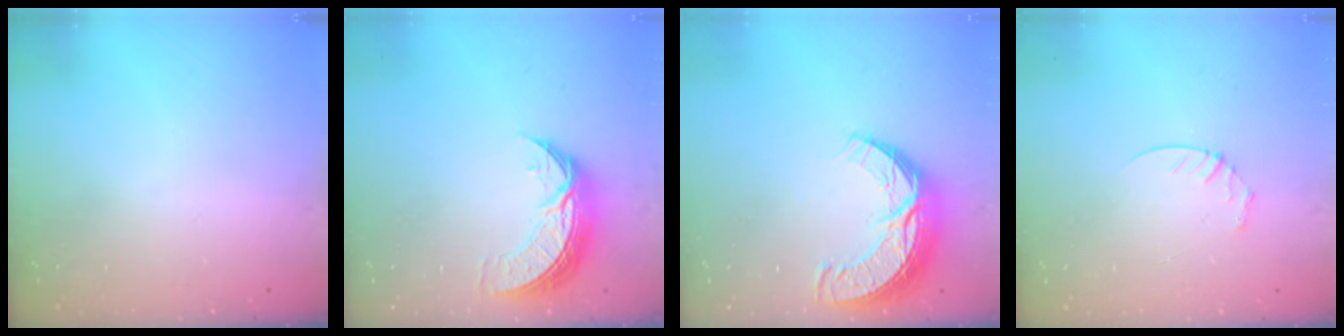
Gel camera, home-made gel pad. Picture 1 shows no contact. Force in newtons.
{"total": 9.0, "press": 9.0, "slide": 0.7}
{"total": 11.4, "press": 11.4, "slide": 0.8}
{"total": 3.6, "press": 3.6, "slide": 0.4}